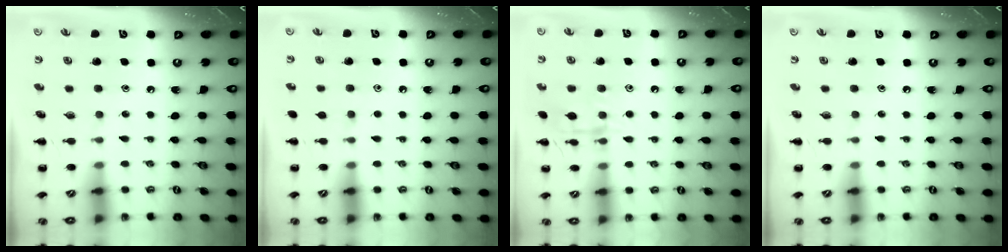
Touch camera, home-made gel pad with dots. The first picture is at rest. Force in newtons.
{"total": 1.5, "press": 1.3, "slide": 0.7}
{"total": 10.7, "press": 10.7, "slide": 0.6}
{"total": 0.0}